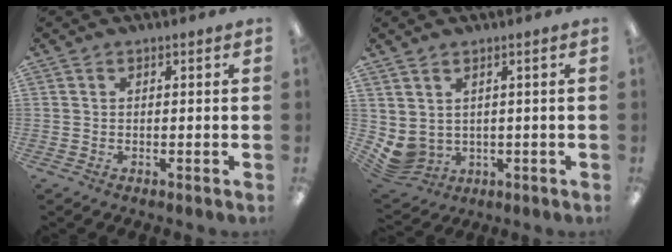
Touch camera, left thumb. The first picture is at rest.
{"total": 3.7, "force": [1.1, 3.2, 1.5], "torque": [-0.055, -0.015, 0.020]}